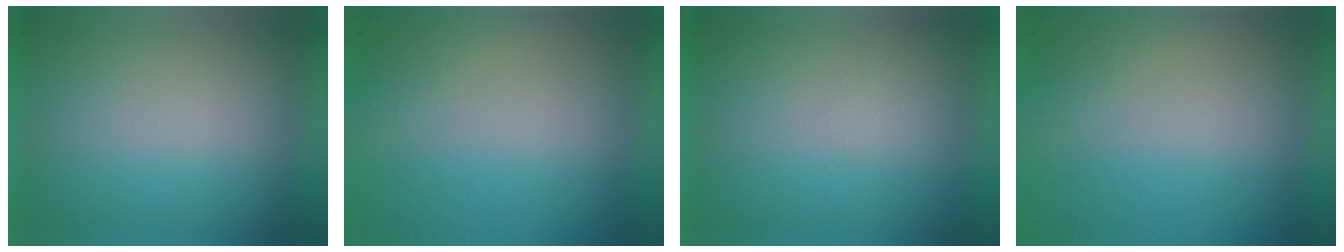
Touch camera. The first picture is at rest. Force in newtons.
{"total": 8.2}
{"total": 1.3}
{"total": 8.2}